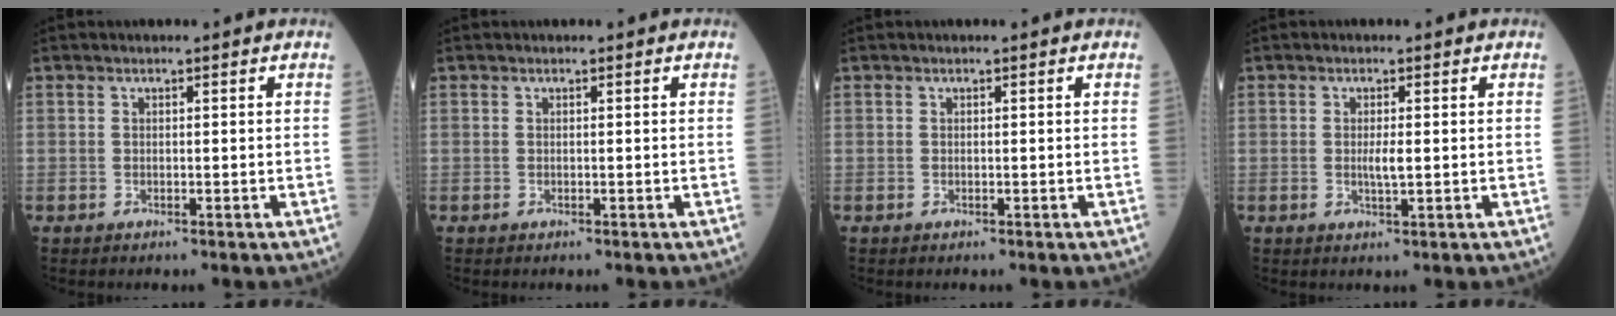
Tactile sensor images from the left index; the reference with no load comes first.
{"total": 0.0}
{"total": 0.0}
{"total": 2.1, "force": [0.0, 0.3, 2.1], "torque": [-0.044, -0.002, 0.002]}